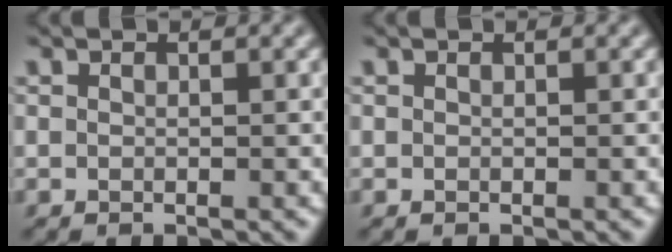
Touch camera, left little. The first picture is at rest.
{"total": 0.0}